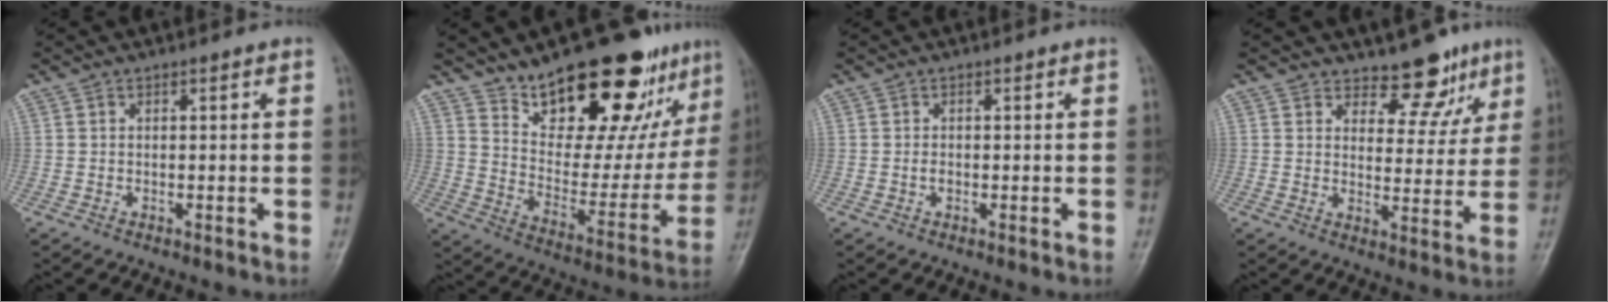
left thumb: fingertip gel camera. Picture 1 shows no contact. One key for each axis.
{"total": 26.0, "fx": 17.4, "fy": 10.7, "fz": 16.1, "tx": -0.182, "ty": -0.083, "tz": 0.271}
{"total": 1.0, "fx": -0.2, "fy": 0.7, "fz": 0.7, "tx": -0.009, "ty": 0.001, "tz": -0.004}
{"total": 7.8, "fx": 6.1, "fy": 4.3, "fz": 2.5, "tx": 0.008, "ty": -0.043, "tz": 0.086}